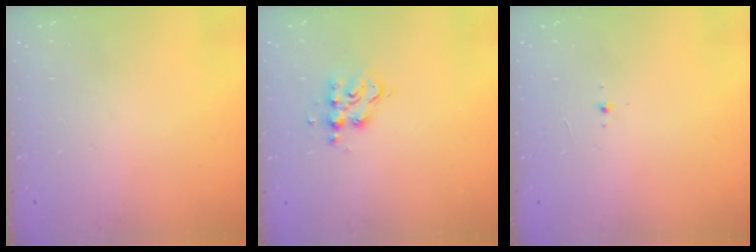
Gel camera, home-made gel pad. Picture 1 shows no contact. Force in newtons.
{"total": 6.0, "press": 6.0, "slide": 0.3}
{"total": 2.7, "press": 2.5, "slide": 0.8}